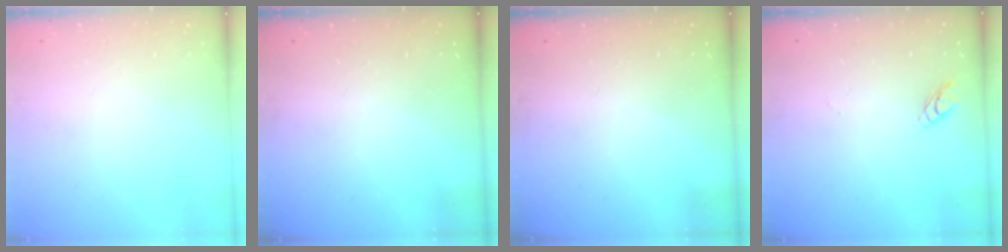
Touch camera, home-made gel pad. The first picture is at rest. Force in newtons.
{"total": 0.0}
{"total": 0.0}
{"total": 4.0, "press": 4.0, "slide": 0.3}